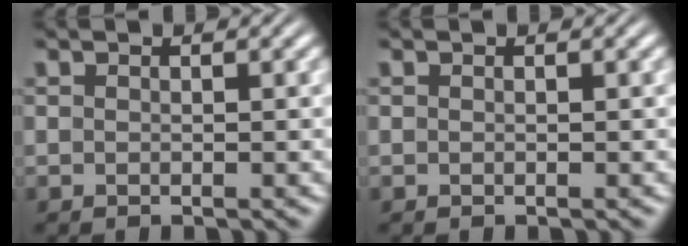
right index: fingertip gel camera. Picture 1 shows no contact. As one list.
[{"total": 0.0}]